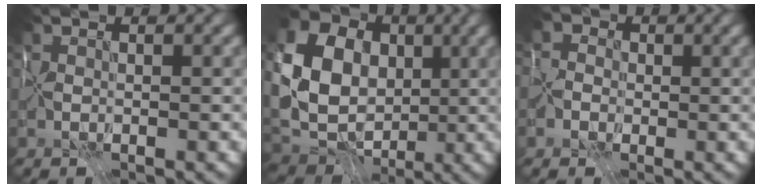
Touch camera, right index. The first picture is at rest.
{"total": 15.5, "force": [1.8, 12.6, 8.8], "torque": [-0.197, 0.008, 0.023]}
{"total": 4.7, "force": [0.0, 4.4, 1.5], "torque": [-0.014, 0.028, -0.041]}